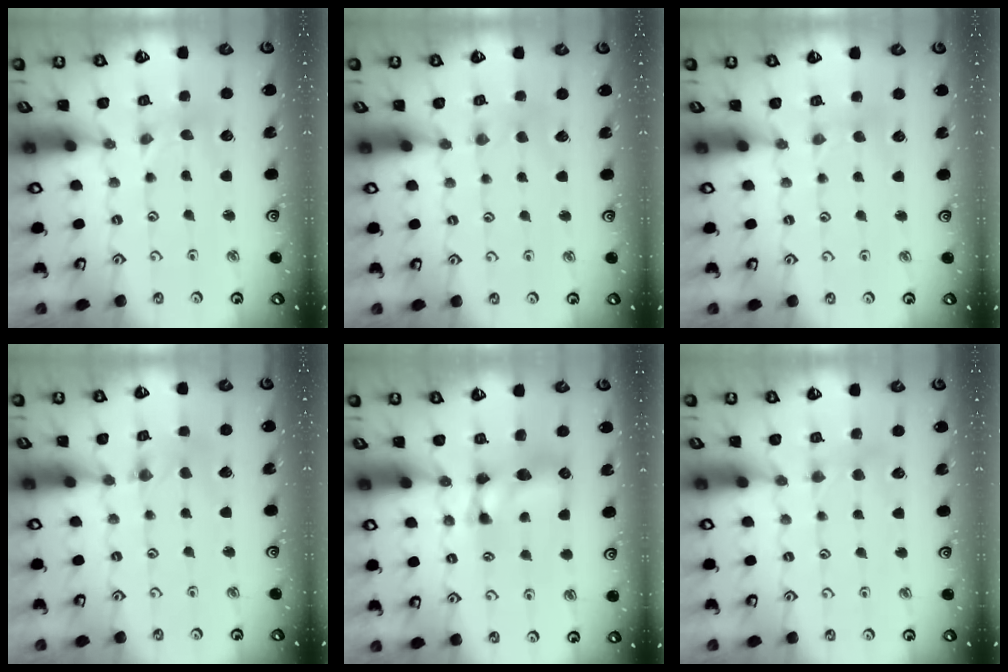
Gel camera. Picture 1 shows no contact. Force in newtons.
{"total": 0.5, "press": 0.5, "slide": 0.1}
{"total": 1.7, "press": 1.7, "slide": 0.3}
{"total": 1.1, "press": 1.1, "slide": 0.1}
{"total": 12.2, "press": 12.2, "slide": 0.6}
{"total": 5.2, "press": 5.1, "slide": 0.7}